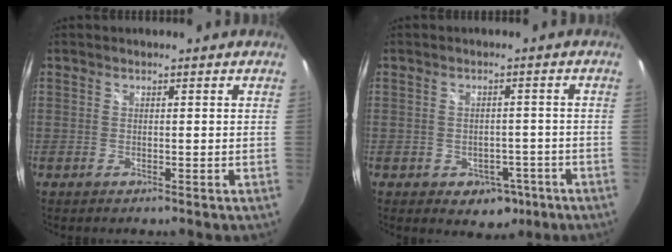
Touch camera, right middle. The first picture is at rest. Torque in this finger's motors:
{"motor_torque": [0.51, -0.50, 0.03, 0.03]}